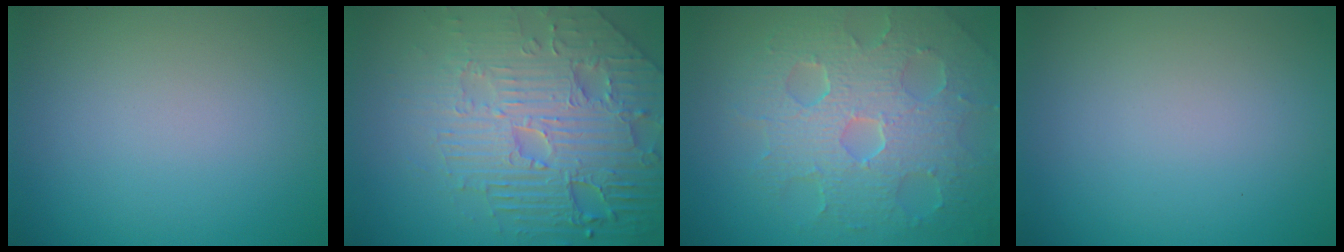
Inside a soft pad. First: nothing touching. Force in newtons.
{"total": 8.0, "press": 6.2, "slide": 5.1}
{"total": 8.3, "press": 5.7, "slide": 6.0}
{"total": 0.0}